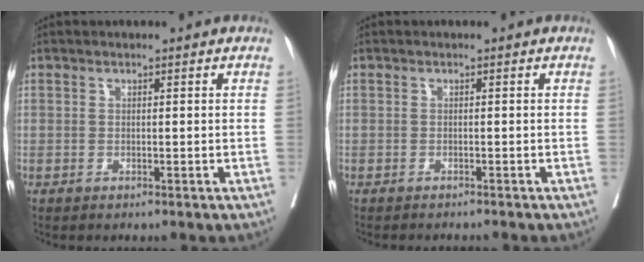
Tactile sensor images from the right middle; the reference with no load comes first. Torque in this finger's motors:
{"motor_torque": [0.00, -0.07, 0.02, 0.02]}